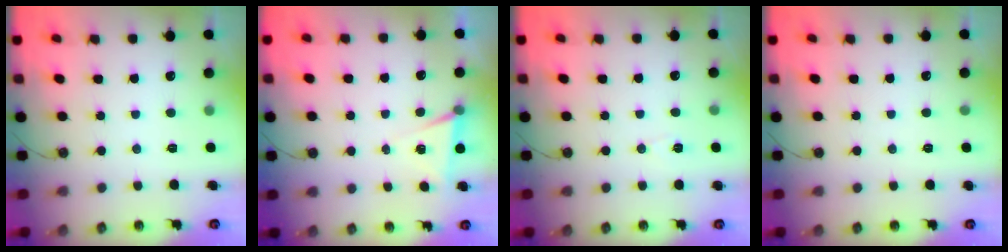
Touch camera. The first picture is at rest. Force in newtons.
{"total": 5.4, "press": 3.2, "slide": 4.4}
{"total": 5.1, "press": 4.9, "slide": 1.6}
{"total": 4.1, "press": 0.3, "slide": 4.1}